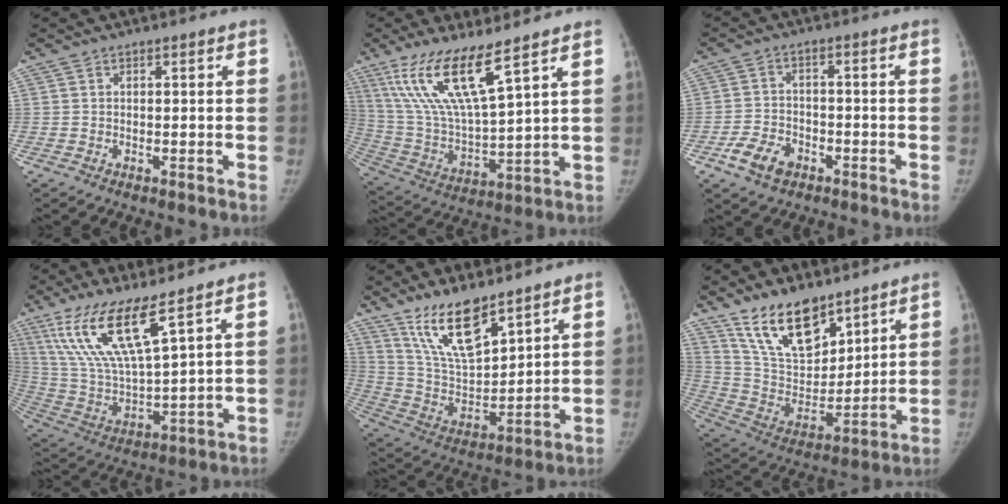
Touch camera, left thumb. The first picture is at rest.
{"total": 16.4, "force": [9.7, 3.2, 12.8], "torque": [-0.259, -0.052, 0.204]}
{"total": 6.7, "force": [-3.7, 4.4, 3.4], "torque": [-0.055, 0.018, -0.066]}
{"total": 16.0, "force": [9.3, 3.3, 12.6], "torque": [-0.259, -0.047, 0.198]}
{"total": 14.8, "force": [10.4, 4.8, 9.3], "torque": [-0.145, -0.064, 0.212]}
{"total": 17.1, "force": [12.0, 8.0, 9.2], "torque": [-0.116, -0.070, 0.234]}